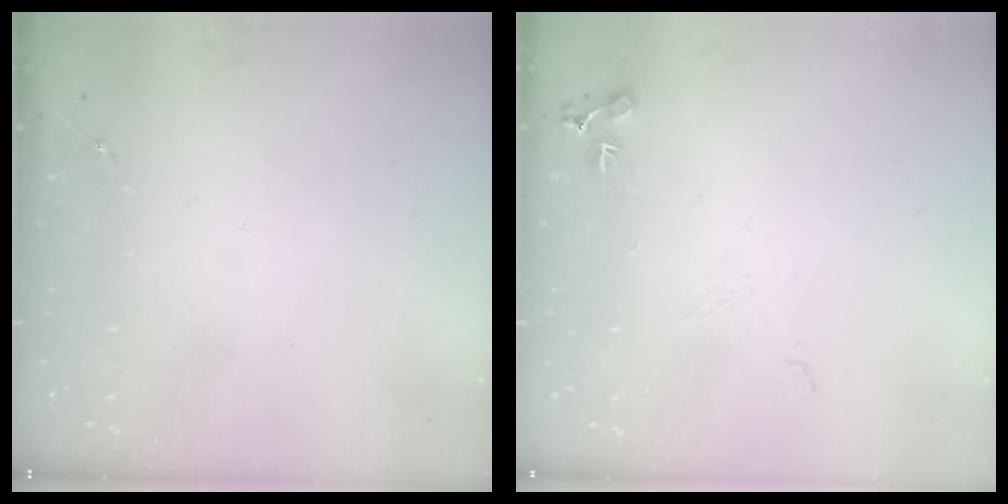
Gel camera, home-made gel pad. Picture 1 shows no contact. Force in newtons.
{"total": 6.8, "press": 6.8, "slide": 0.9}